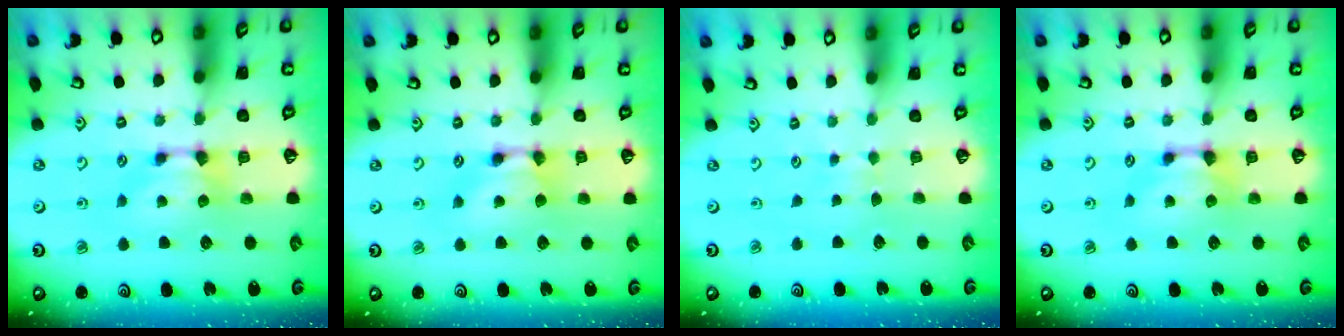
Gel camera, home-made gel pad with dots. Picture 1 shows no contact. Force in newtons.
{"total": 1.3, "press": 1.3, "slide": 0.1}
{"total": 3.4, "press": 3.4, "slide": 0.3}
{"total": 0.0}